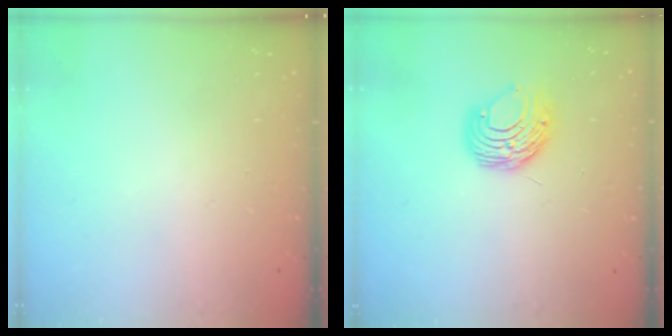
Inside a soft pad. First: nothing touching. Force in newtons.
{"total": 8.8, "press": 8.8, "slide": 0.8}